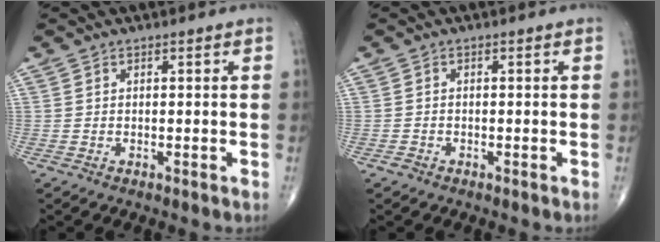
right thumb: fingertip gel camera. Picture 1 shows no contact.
{"total": 0.9, "force": [-0.6, 0.6, 0.2], "torque": [-0.003, 0.002, -0.016]}